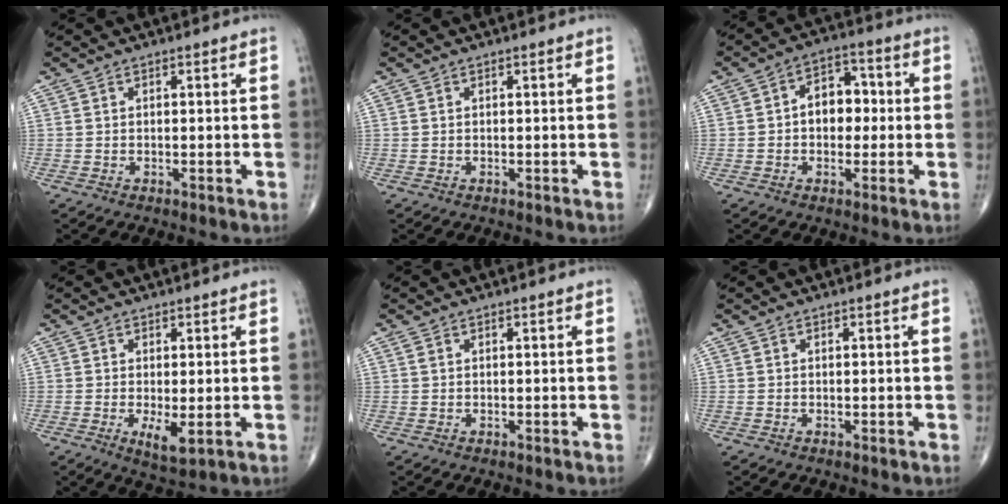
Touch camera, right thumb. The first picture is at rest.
{"total": 0.0}
{"total": 7.9, "force": [0.1, 5.6, 5.6], "torque": [-0.053, 0.024, -0.009]}
{"total": 4.0, "force": [-0.6, 1.3, 3.8], "torque": [-0.064, -0.013, -0.006]}
{"total": 0.6, "force": [0.3, 0.4, 0.4], "torque": [-0.009, 0.006, 0.005]}
{"total": 0.0}